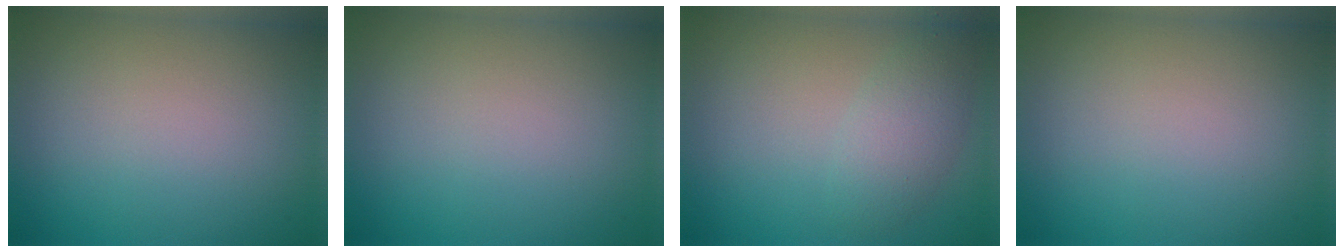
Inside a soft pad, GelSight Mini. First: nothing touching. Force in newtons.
{"total": 0.0}
{"total": 2.6, "press": 2.6, "slide": 0.2}
{"total": 0.0}